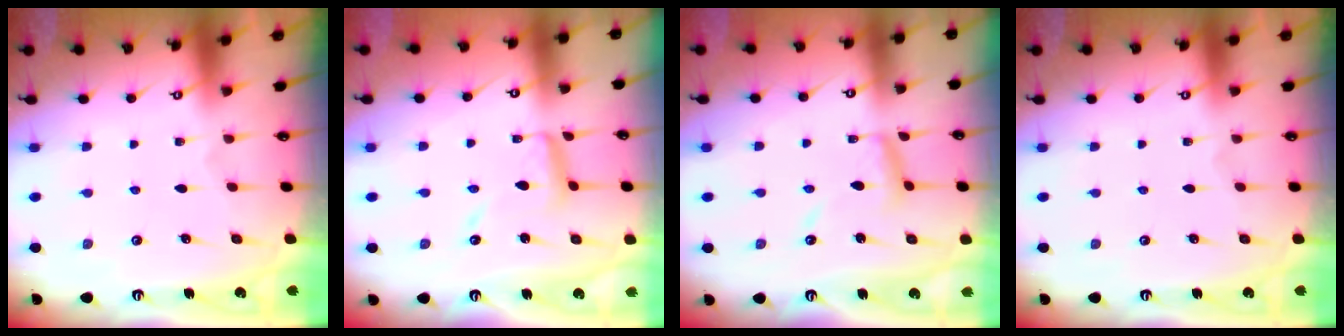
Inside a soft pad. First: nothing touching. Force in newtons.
{"total": 9.4, "press": 9.4, "slide": 0.7}
{"total": 9.8, "press": 9.7, "slide": 0.9}
{"total": 0.0}